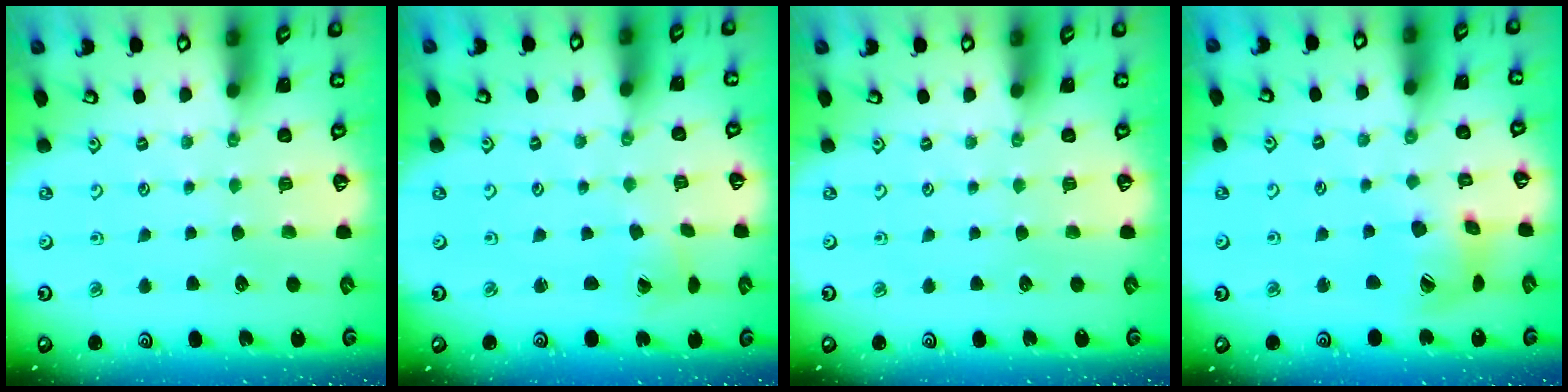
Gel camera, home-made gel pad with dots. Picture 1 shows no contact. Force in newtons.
{"total": 1.2, "press": 1.2, "slide": 0.1}
{"total": 0.0}
{"total": 12.5, "press": 12.4, "slide": 1.7}